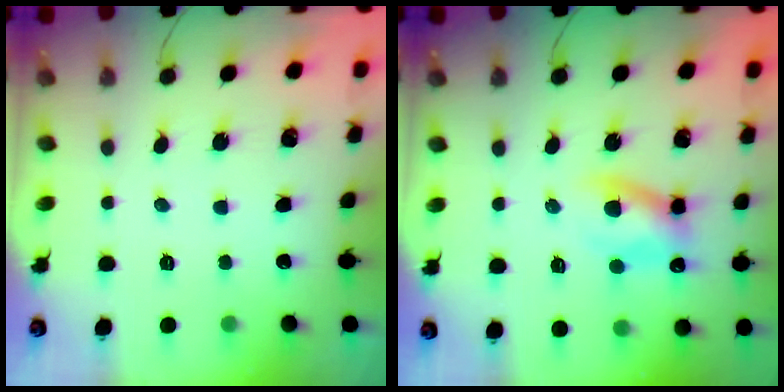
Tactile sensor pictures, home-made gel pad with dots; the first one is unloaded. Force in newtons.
{"total": 9.3, "press": 9.2, "slide": 1.6}